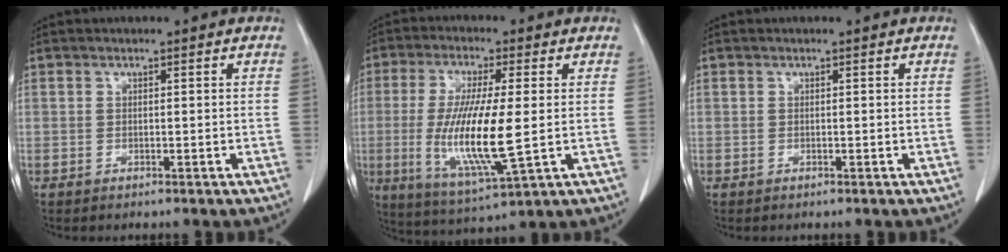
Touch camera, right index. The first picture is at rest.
{"total": 13.5, "force": [-0.9, 1.9, 13.4], "torque": [-0.269, -0.020, -0.012]}
{"total": 0.0}